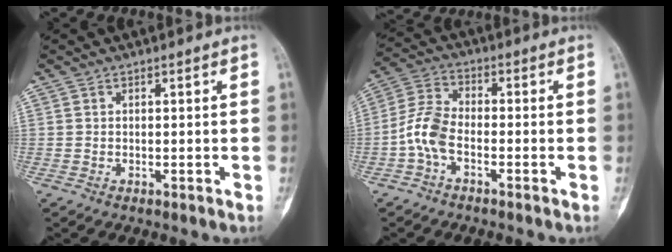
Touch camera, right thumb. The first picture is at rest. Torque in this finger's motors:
{"motor_torque": [0.27, 0.24, 0.09, -0.07, 0.07]}